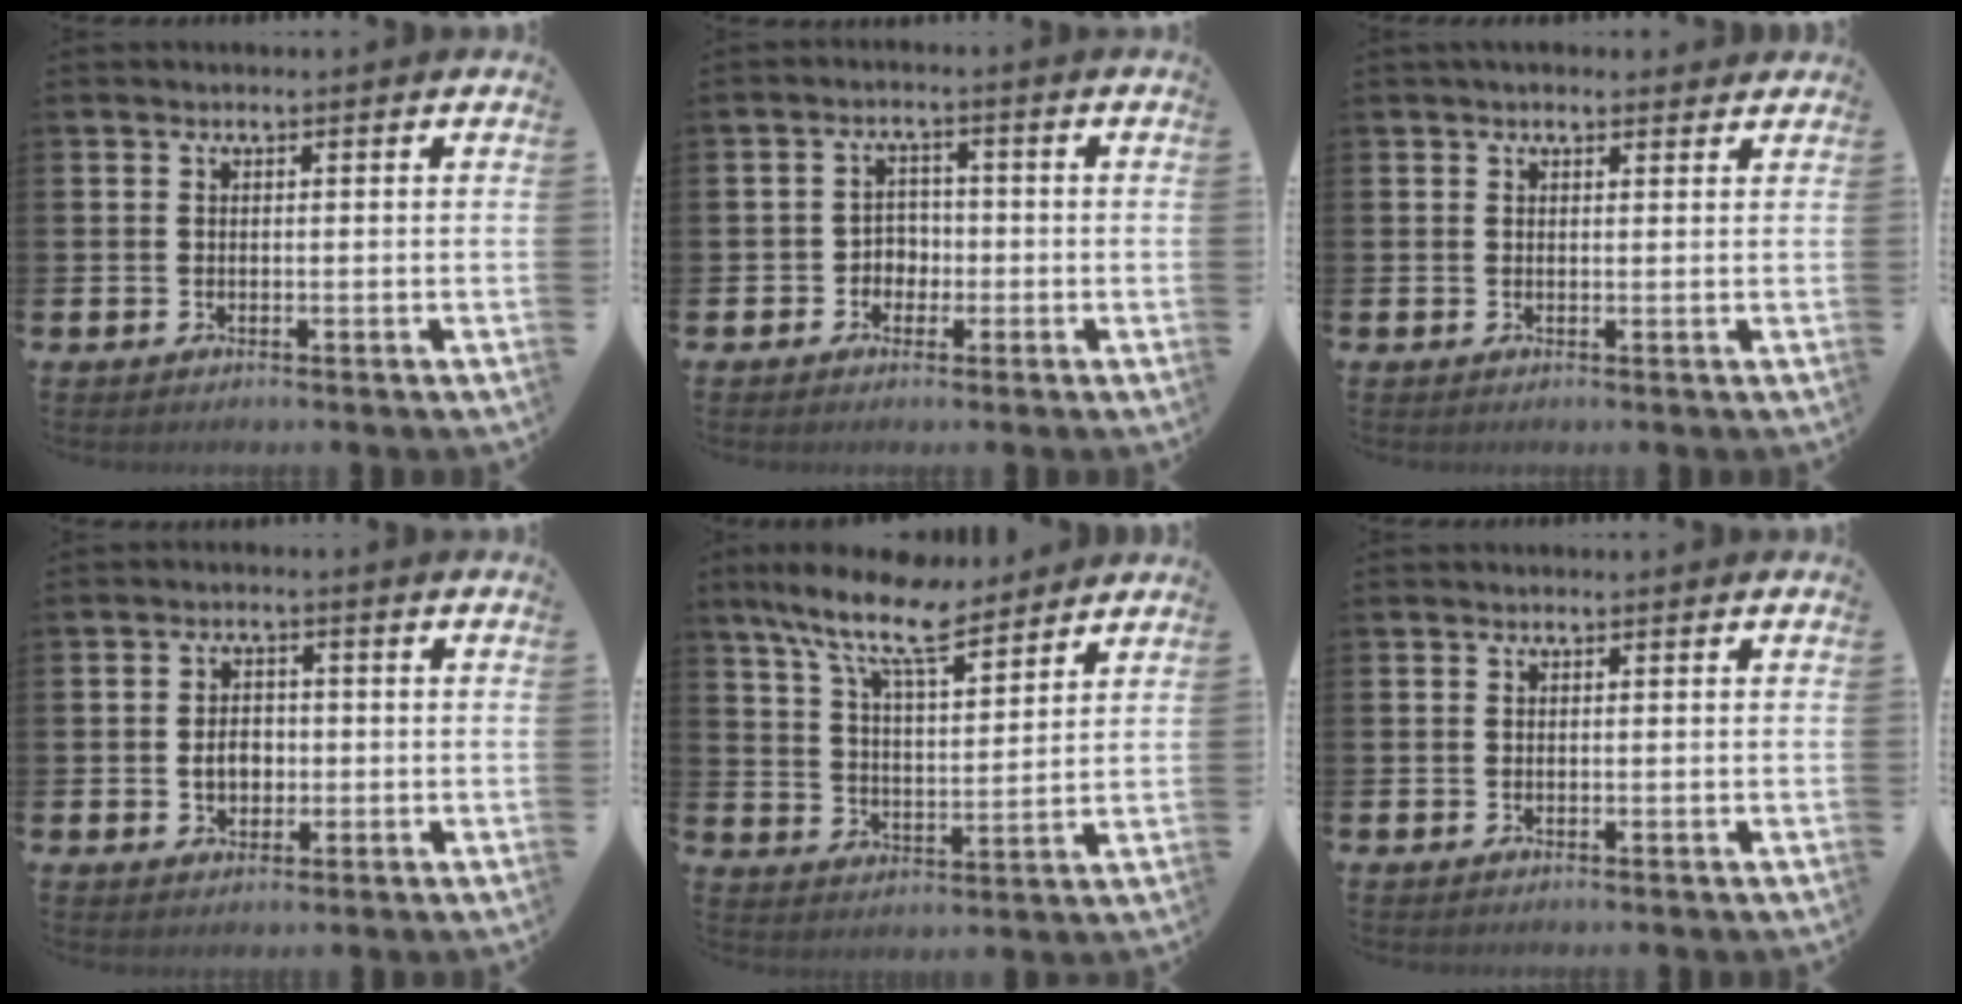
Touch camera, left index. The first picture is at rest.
{"total": 2.8, "force": [-1.2, 2.5, 0.7], "torque": [-0.022, 0.007, -0.031]}
{"total": 1.5, "force": [1.4, 0.4, 0.4], "torque": [-0.006, -0.002, 0.025]}
{"total": 3.3, "force": [-0.5, 2.6, 2.0], "torque": [-0.026, 0.001, -0.016]}
{"total": 10.9, "force": [9.1, 2.6, 5.5], "torque": [-0.135, -0.041, 0.159]}
{"total": 0.0}